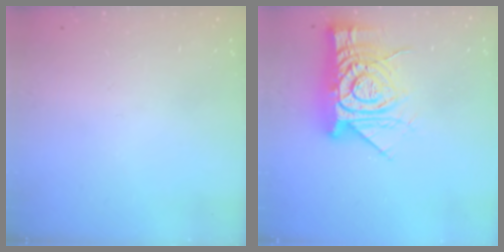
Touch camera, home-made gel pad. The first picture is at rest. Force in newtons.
{"total": 18.4, "press": 18.3, "slide": 1.8}